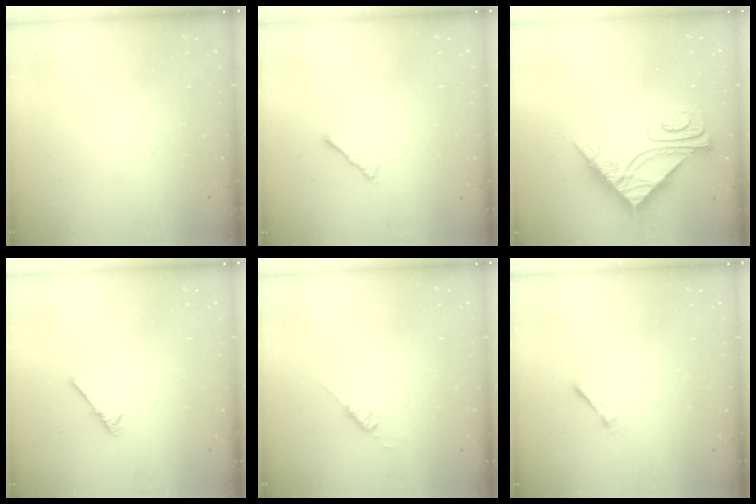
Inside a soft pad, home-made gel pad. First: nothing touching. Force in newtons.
{"total": 2.2, "press": 2.1, "slide": 0.5}
{"total": 9.0, "press": 9.0, "slide": 0.9}
{"total": 2.6, "press": 2.5, "slide": 0.5}
{"total": 2.6, "press": 2.6, "slide": 0.3}
{"total": 1.7, "press": 1.7, "slide": 0.2}